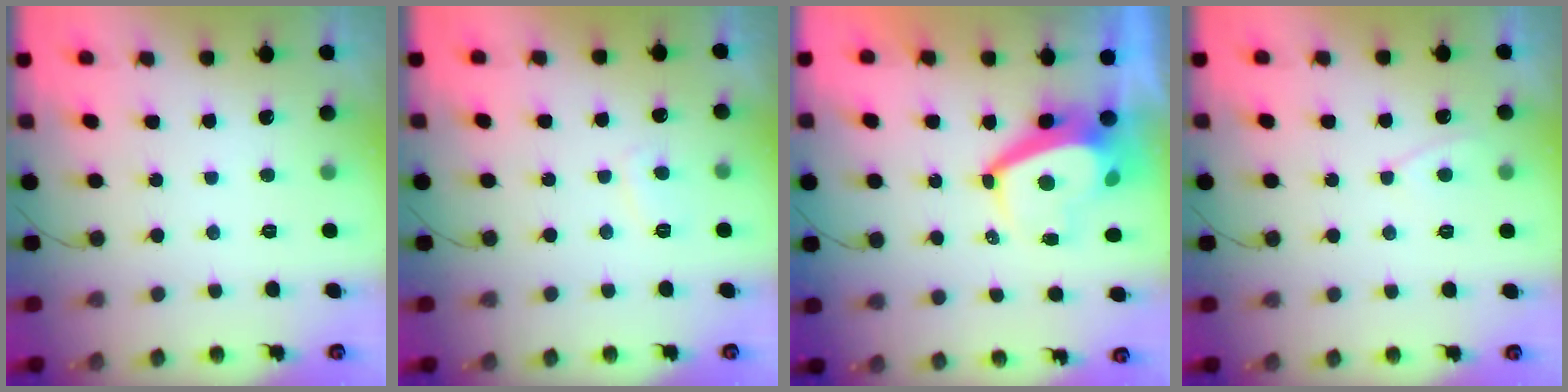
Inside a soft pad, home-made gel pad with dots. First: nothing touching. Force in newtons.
{"total": 2.7, "press": 2.6, "slide": 0.7}
{"total": 7.5, "press": 7.5, "slide": 1.0}
{"total": 2.9, "press": 2.9, "slide": 0.4}